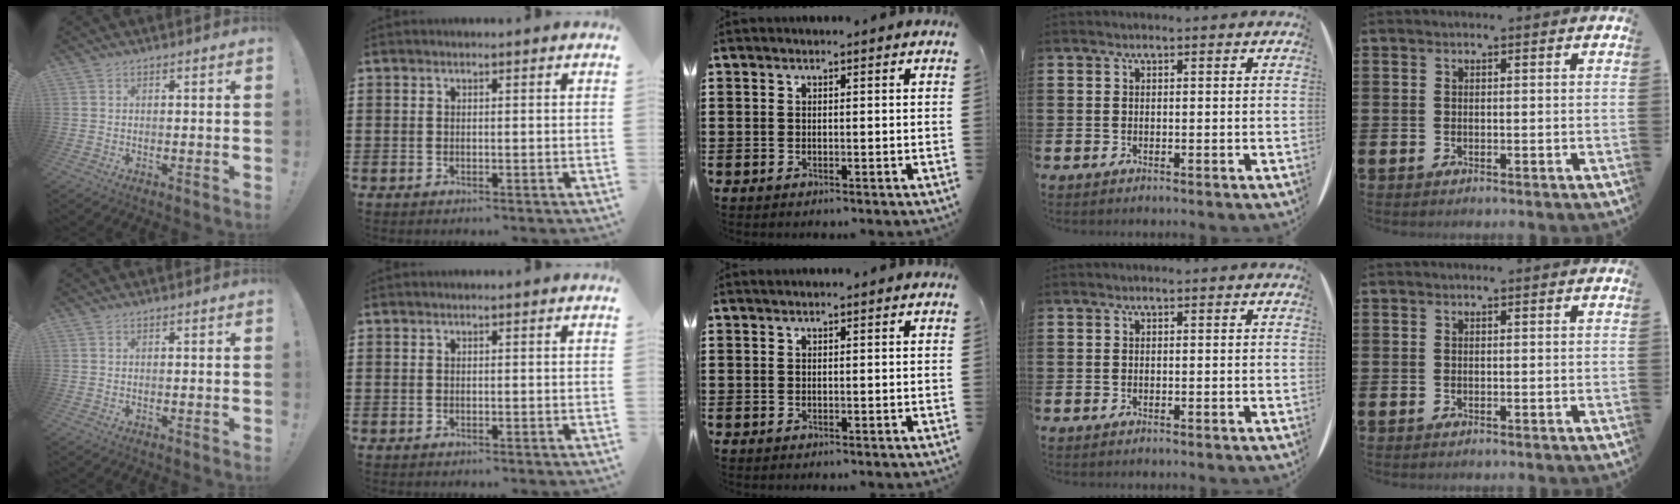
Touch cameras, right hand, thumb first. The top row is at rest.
{}